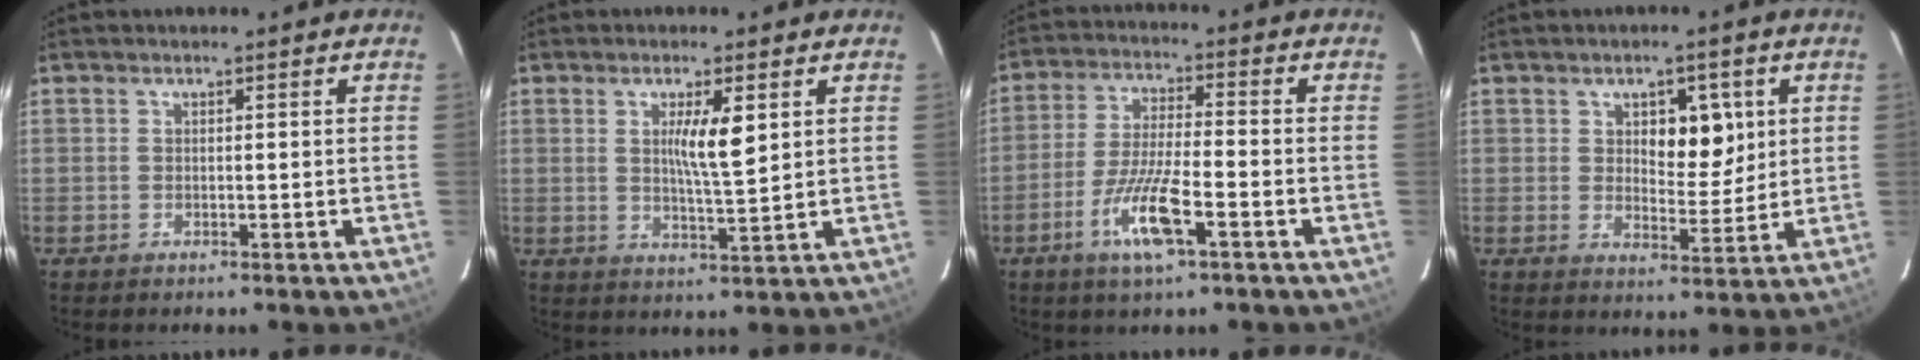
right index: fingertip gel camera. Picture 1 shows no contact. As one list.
[{"total": 6.1, "force": [1.8, 0.8, 5.8], "torque": [-0.101, -0.003, 0.032]}, {"total": 10.0, "force": [-4.6, 1.5, 8.7], "torque": [-0.174, -0.012, -0.084]}, {"total": 7.2, "force": [2.3, 3.7, 5.7], "torque": [-0.082, 0.009, 0.041]}]